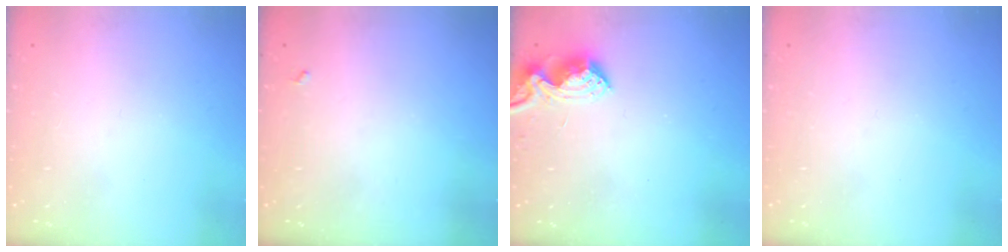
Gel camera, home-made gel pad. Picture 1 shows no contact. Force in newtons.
{"total": 3.6, "press": 3.5, "slide": 0.4}
{"total": 8.9, "press": 8.9, "slide": 0.4}
{"total": 0.0}